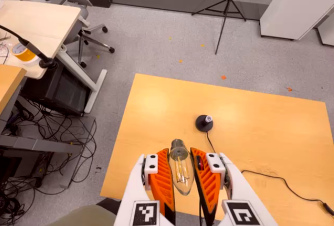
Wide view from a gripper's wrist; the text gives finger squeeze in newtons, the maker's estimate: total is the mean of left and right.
{"total": 20.7, "left": 22.5, "right": 19.0}